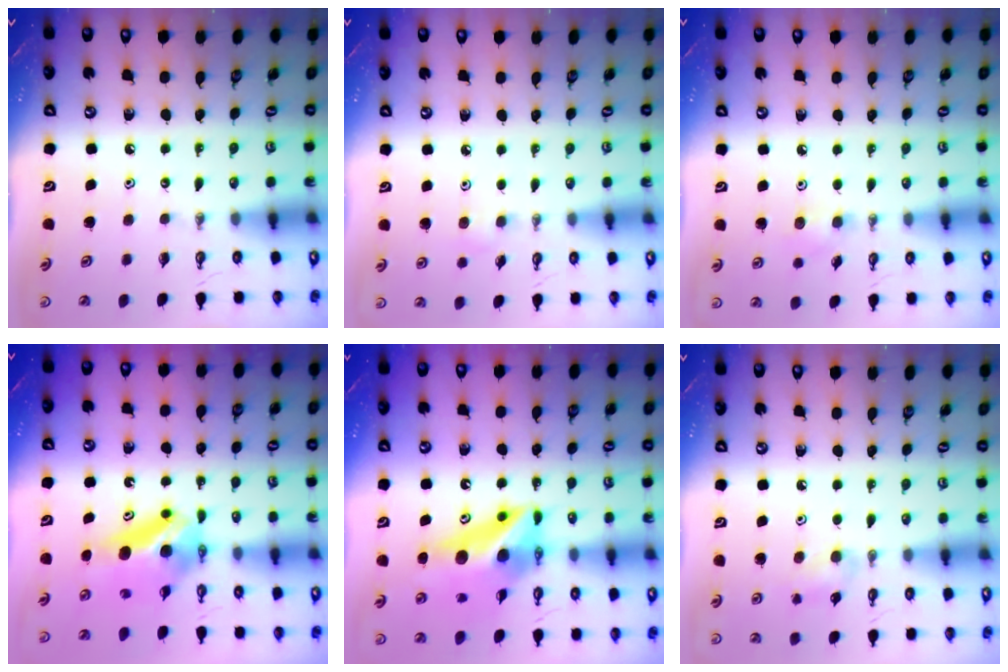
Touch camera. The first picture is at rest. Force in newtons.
{"total": 5.4, "press": 4.9, "slide": 2.2}
{"total": 7.4, "press": 6.9, "slide": 2.7}
{"total": 6.7, "press": 6.3, "slide": 2.4}
{"total": 12.8, "press": 12.8, "slide": 1.3}
{"total": 8.4, "press": 7.5, "slide": 3.7}